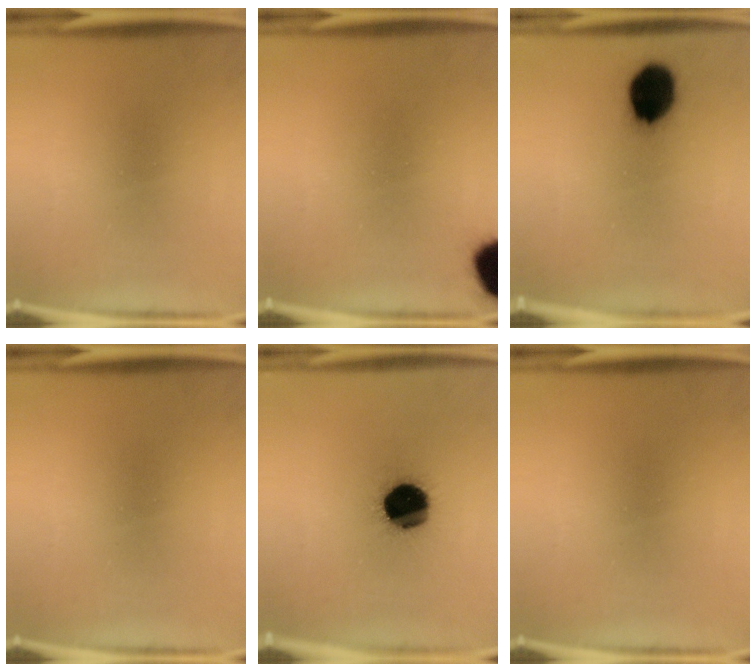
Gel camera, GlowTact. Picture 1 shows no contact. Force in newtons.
{"total": 13.5}
{"total": 12.0}
{"total": 0.0}
{"total": 17.6}
{"total": 0.0}